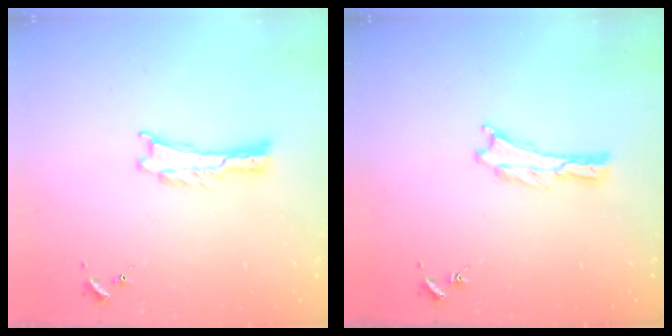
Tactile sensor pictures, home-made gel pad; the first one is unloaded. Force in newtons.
{"total": 0.0}